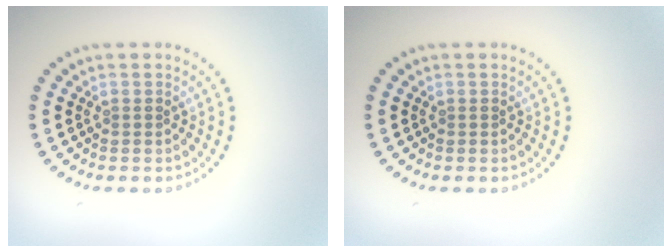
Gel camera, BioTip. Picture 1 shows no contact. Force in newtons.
{"total": 0.0}